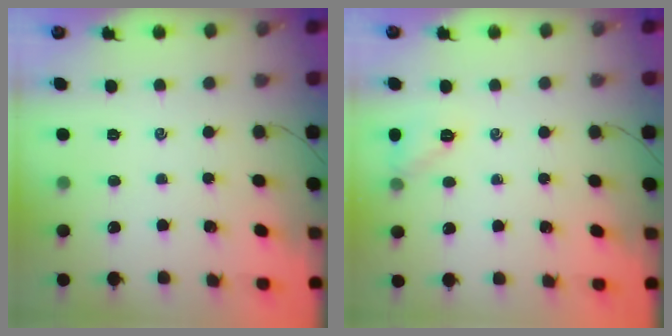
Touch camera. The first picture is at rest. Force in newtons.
{"total": 6.8, "press": 6.7, "slide": 1.5}